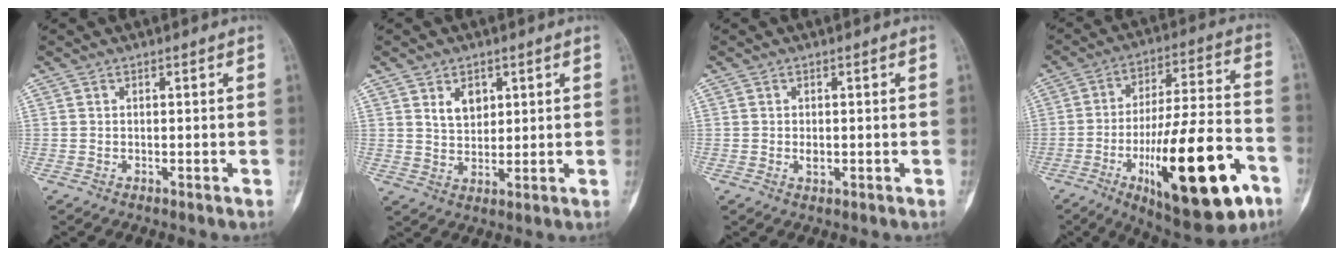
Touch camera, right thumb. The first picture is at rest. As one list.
[{"total": 4.8, "force": [2.2, 3.3, 2.8], "torque": [-0.031, -0.017, 0.042]}, {"total": 1.3, "force": [-0.1, 0.8, 1.0], "torque": [-0.011, -0.001, 0.000]}, {"total": 26.4, "force": [-10.5, 8.2, 22.7], "torque": [-0.349, 0.041, -0.152]}]